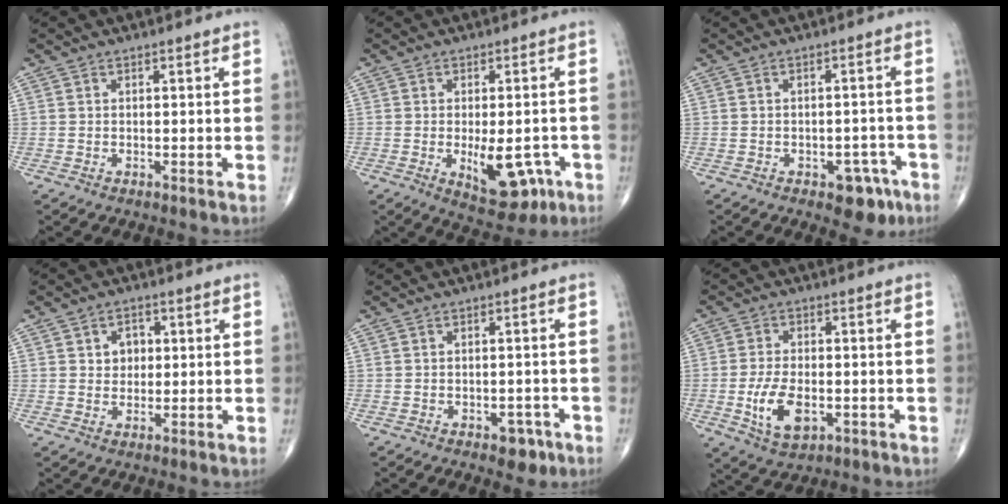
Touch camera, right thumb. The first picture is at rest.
{"total": 10.0, "force": [-2.9, 4.9, 8.2], "torque": [-0.090, 0.000, -0.028]}
{"total": 5.6, "force": [-3.1, 3.3, 3.3], "torque": [-0.014, 0.025, -0.035]}
{"total": 4.0, "force": [1.0, 3.2, 2.2], "torque": [-0.011, 0.000, 0.013]}
{"total": 3.5, "force": [-1.9, 2.1, 2.0], "torque": [-0.006, 0.010, -0.021]}
{"total": 8.5, "force": [-2.2, 4.6, 6.8], "torque": [-0.124, 0.000, -0.033]}